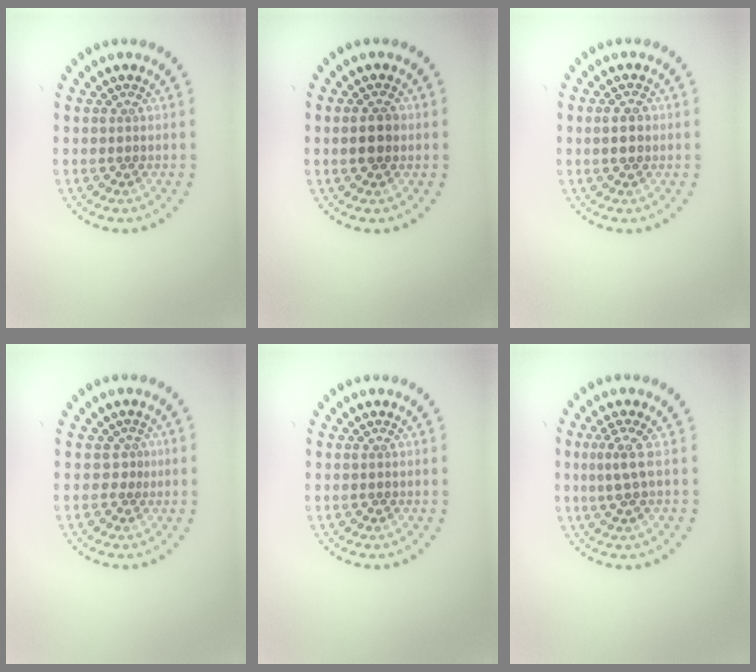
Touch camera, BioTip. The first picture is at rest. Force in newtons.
{"total": 2.2, "press": 2.2, "slide": 0.1}
{"total": 2.1, "press": 2.1, "slide": 0.1}
{"total": 0.6, "press": 0.1, "slide": 0.6}
{"total": 0.0}
{"total": 2.2, "press": 1.4, "slide": 1.7}